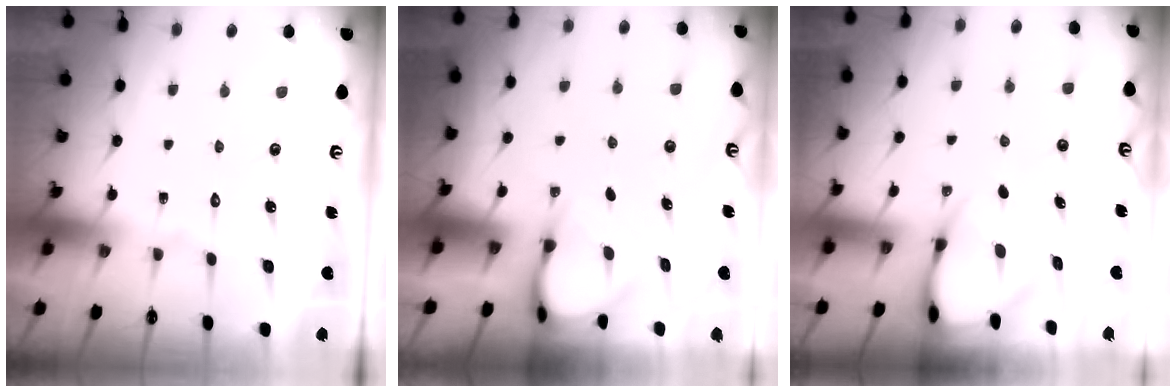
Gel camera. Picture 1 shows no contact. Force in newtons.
{"total": 4.2, "press": 4.2, "slide": 0.1}
{"total": 4.7, "press": 4.7, "slide": 0.6}